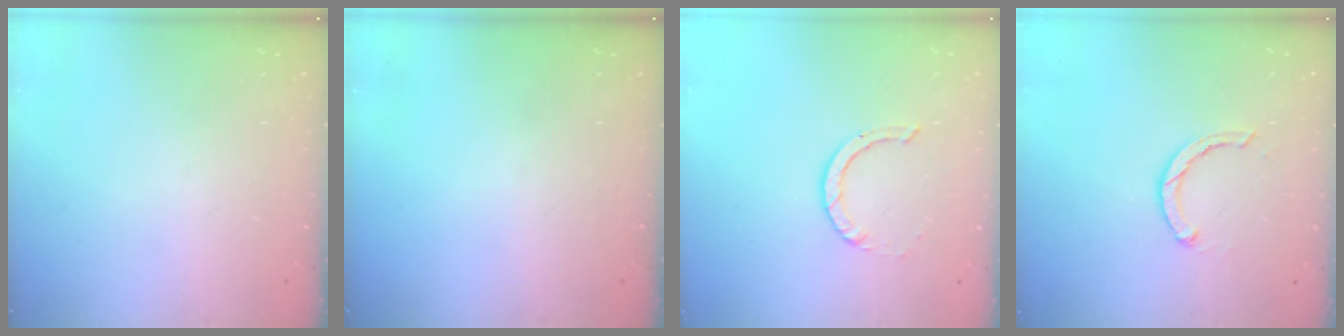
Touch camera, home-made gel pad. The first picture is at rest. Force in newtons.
{"total": 0.0}
{"total": 2.2, "press": 2.2, "slide": 0.2}
{"total": 2.4, "press": 2.3, "slide": 0.4}